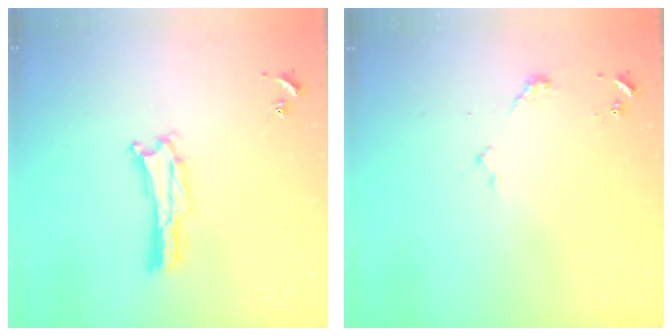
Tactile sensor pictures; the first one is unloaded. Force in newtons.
{"total": 2.4, "press": 2.3, "slide": 0.3}